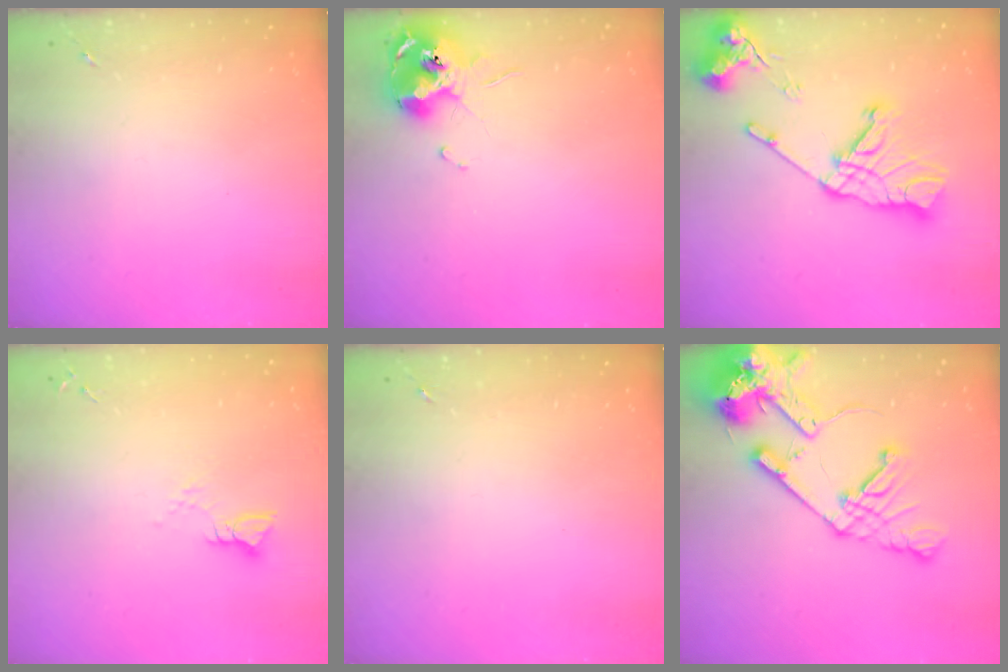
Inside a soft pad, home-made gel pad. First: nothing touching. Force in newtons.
{"total": 12.0, "press": 11.9, "slide": 1.4}
{"total": 18.1, "press": 18.0, "slide": 2.1}
{"total": 3.5, "press": 3.5, "slide": 0.2}
{"total": 0.0}
{"total": 20.4, "press": 20.2, "slide": 2.9}